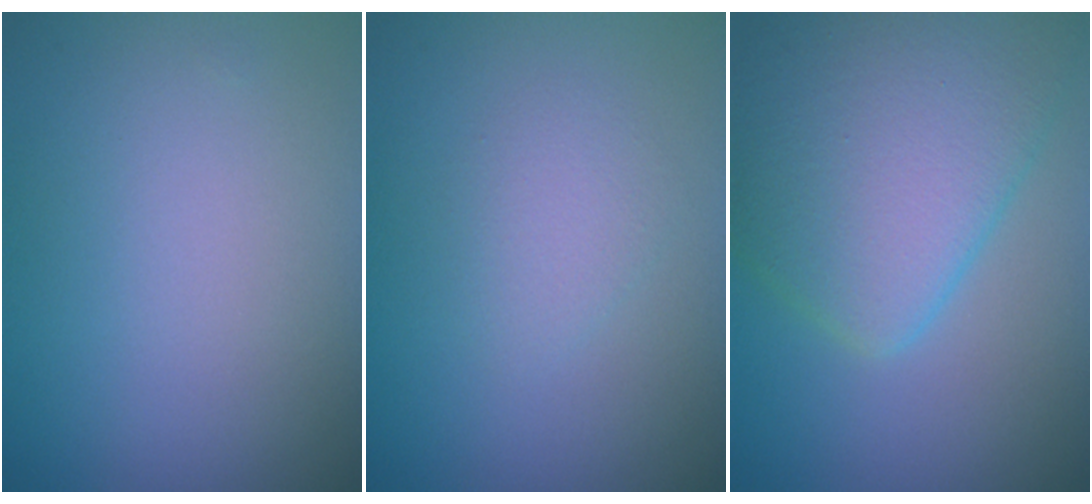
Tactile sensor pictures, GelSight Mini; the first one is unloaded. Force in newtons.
{"total": 1.5, "press": 1.5, "slide": 0.1}
{"total": 7.9, "press": 7.9, "slide": 0.2}